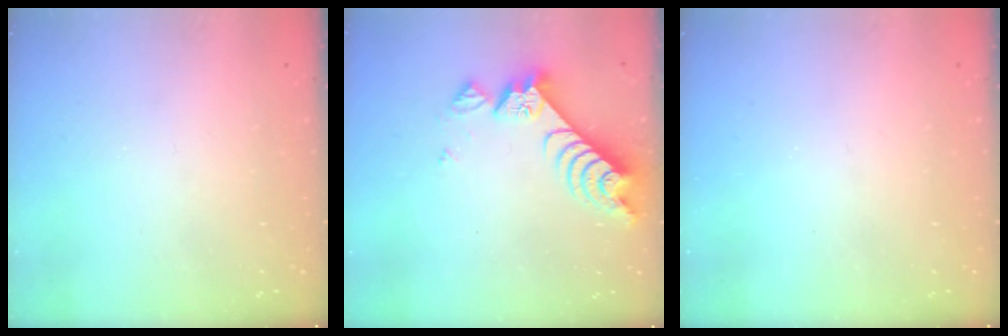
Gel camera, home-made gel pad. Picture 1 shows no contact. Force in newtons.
{"total": 8.4, "press": 8.3, "slide": 0.9}
{"total": 0.0}